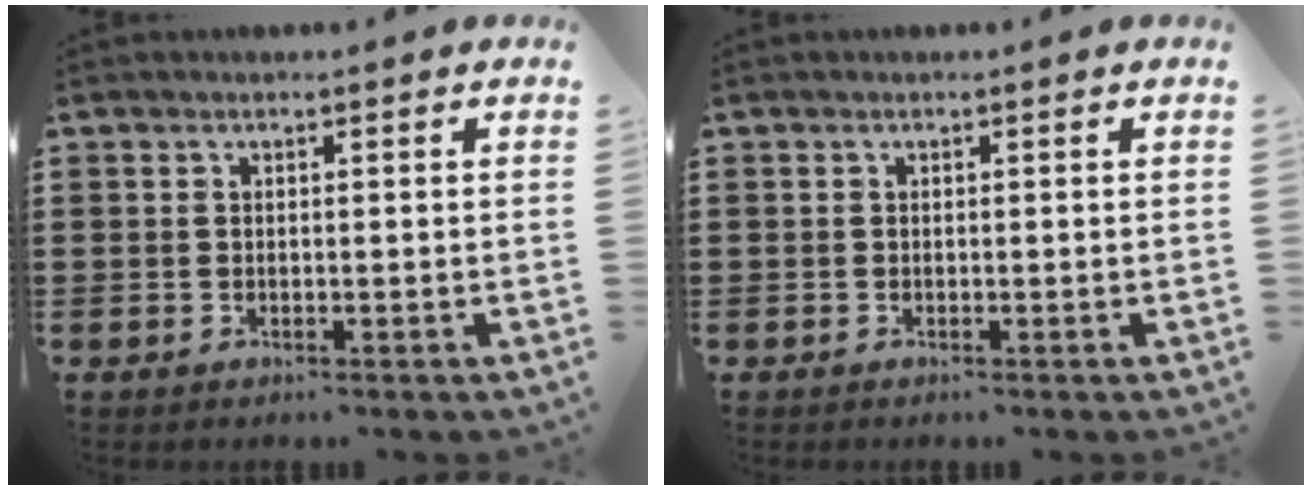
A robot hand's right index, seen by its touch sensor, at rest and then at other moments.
{"total": 0.0}